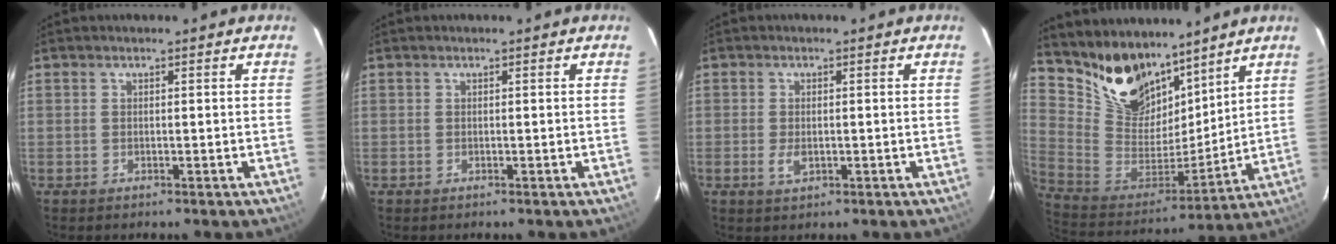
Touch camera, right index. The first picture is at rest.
{"total": 0.0}
{"total": 2.6, "force": [-0.7, 1.4, 2.1], "torque": [-0.041, -0.004, -0.009]}
{"total": 17.1, "force": [13.2, 9.2, 5.8], "torque": [-0.151, 0.000, 0.261]}